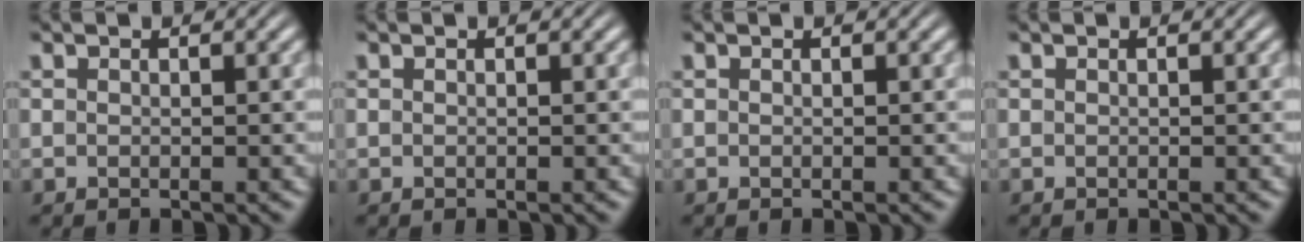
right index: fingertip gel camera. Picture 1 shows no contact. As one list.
[{"total": 0.0}, {"total": 0.0}, {"total": 0.0}]